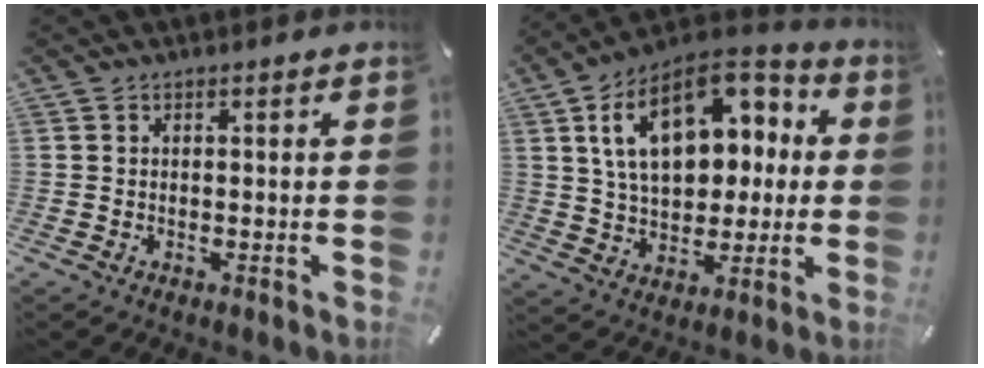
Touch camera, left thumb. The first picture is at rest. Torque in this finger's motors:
{"motor_torque": [2.19, 2.82, 1.75, -1.02, 0.59]}